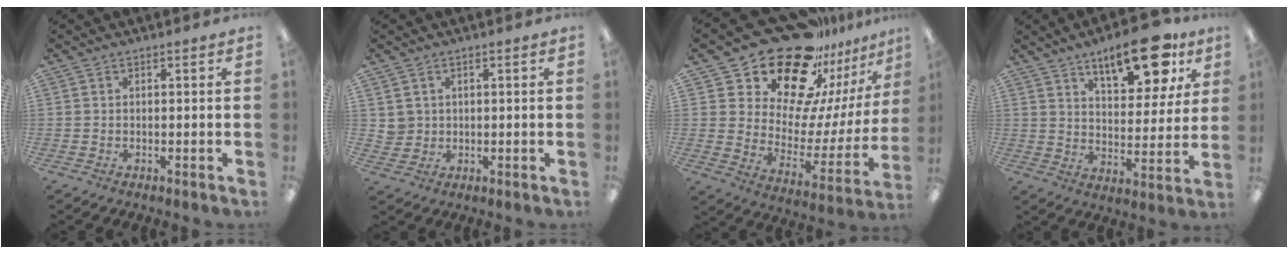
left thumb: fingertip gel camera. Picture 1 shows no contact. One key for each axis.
{"total": 3.4, "fx": 1.7, "fy": 3.0, "fz": -0.2, "tx": -0.010, "ty": 0.002, "tz": 0.033}
{"total": 24.3, "fx": 19.2, "fy": 11.6, "fz": 9.3, "tx": -0.147, "ty": -0.142, "tz": 0.351}
{"total": 16.1, "fx": 10.9, "fy": 6.4, "fz": 10.0, "tx": -0.130, "ty": -0.055, "tz": 0.178}